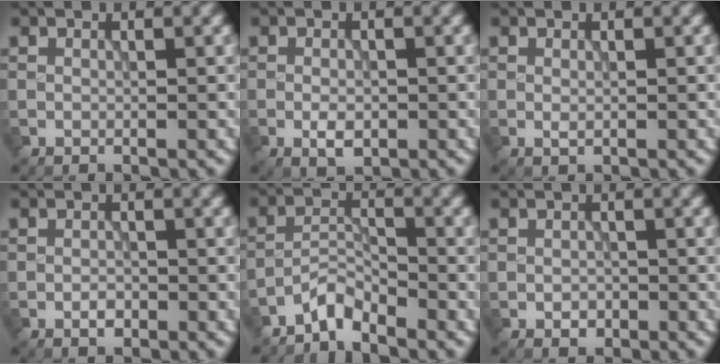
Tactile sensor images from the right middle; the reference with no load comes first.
{"total": 2.0, "force": [-0.7, 1.1, 1.6], "torque": [-0.027, -0.001, -0.012]}
{"total": 0.6, "force": [0.0, 0.2, 0.5], "torque": [-0.011, -0.002, 0.000]}
{"total": 1.2, "force": [-0.6, 0.6, 0.8], "torque": [-0.013, 0.001, -0.012]}
{"total": 2.5, "force": [-2.3, 0.5, 0.7], "torque": [-0.013, 0.011, -0.050]}
{"total": 1.1, "force": [-0.5, 0.8, 0.6], "torque": [-0.010, -0.002, -0.010]}